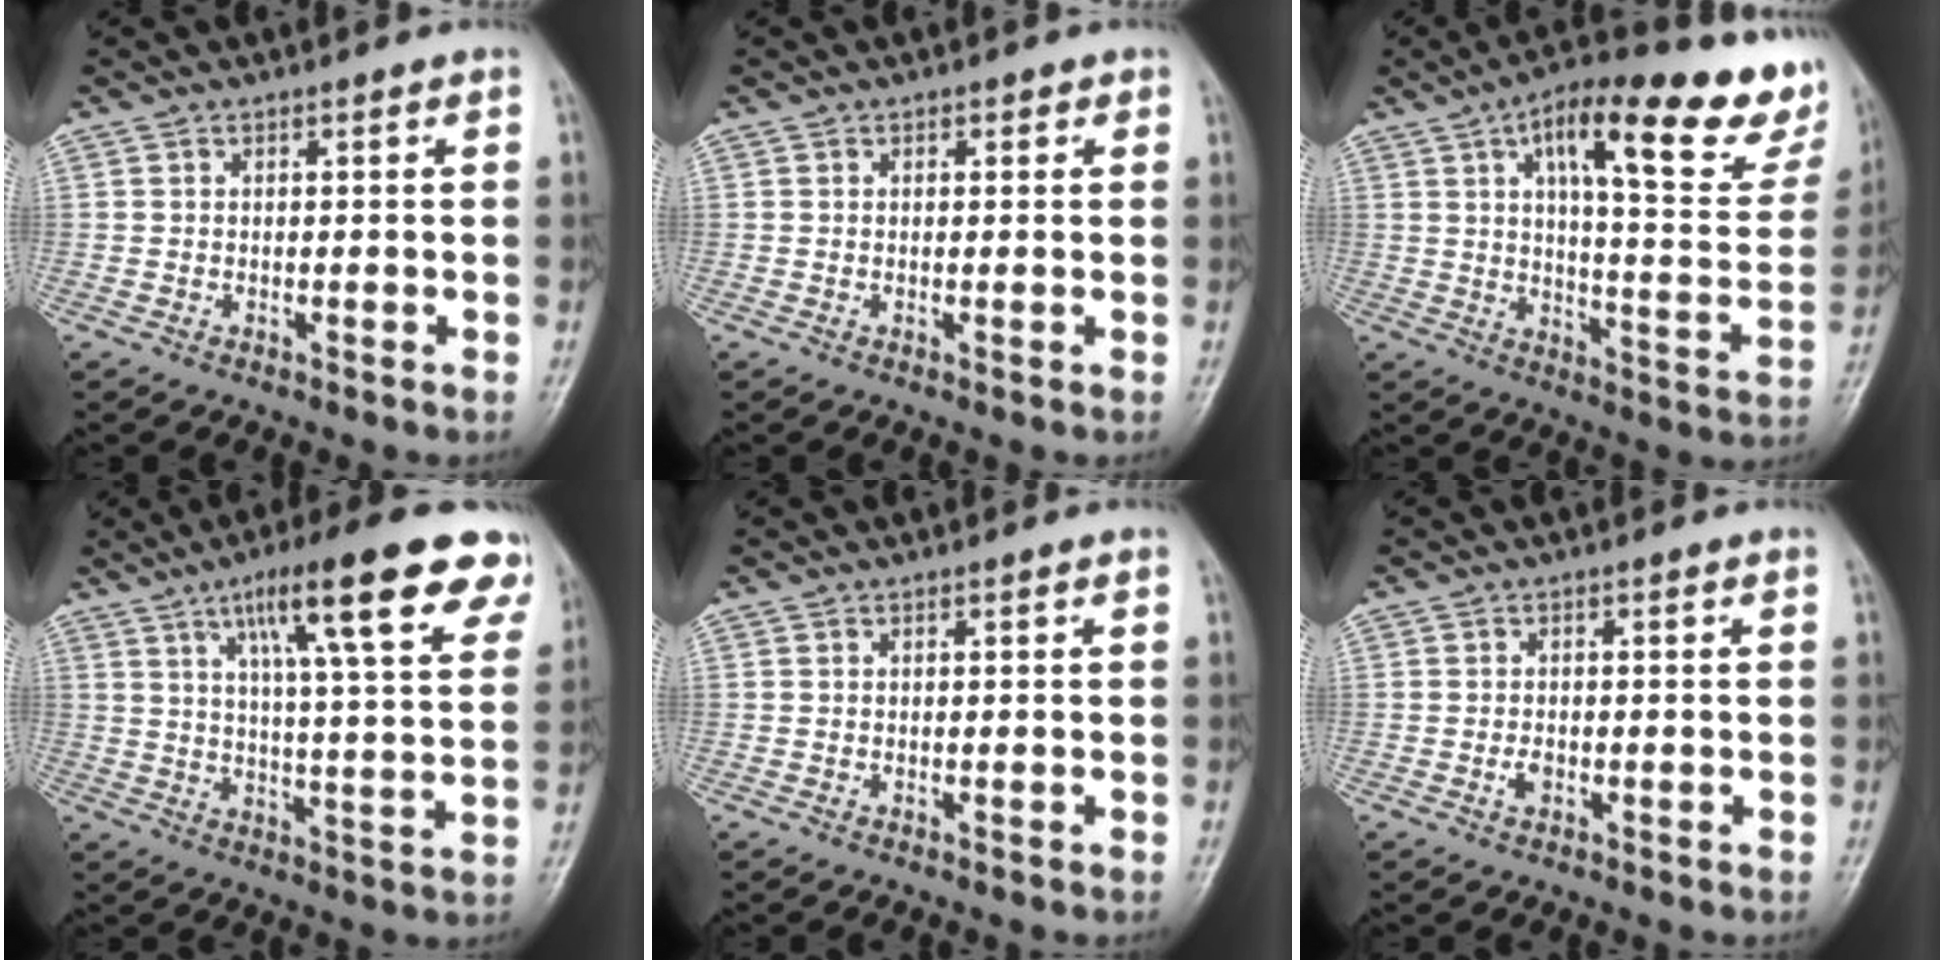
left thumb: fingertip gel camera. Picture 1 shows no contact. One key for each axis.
{"total": 1.2, "fx": 0.6, "fy": 0.9, "fz": 0.7, "tx": 0.005, "ty": 0.000, "tz": 0.003}
{"total": 25.6, "fx": 13.9, "fy": 8.1, "fz": 19.9, "tx": -0.240, "ty": -0.028, "tz": 0.189}
{"total": 19.6, "fx": 10.8, "fy": 3.9, "fz": 15.9, "tx": -0.209, "ty": -0.019, "tz": 0.158}
{"total": 0.0}
{"total": 1.8, "fx": -0.6, "fy": 1.2, "fz": 1.2, "tx": -0.016, "ty": 0.002, "tz": -0.013}